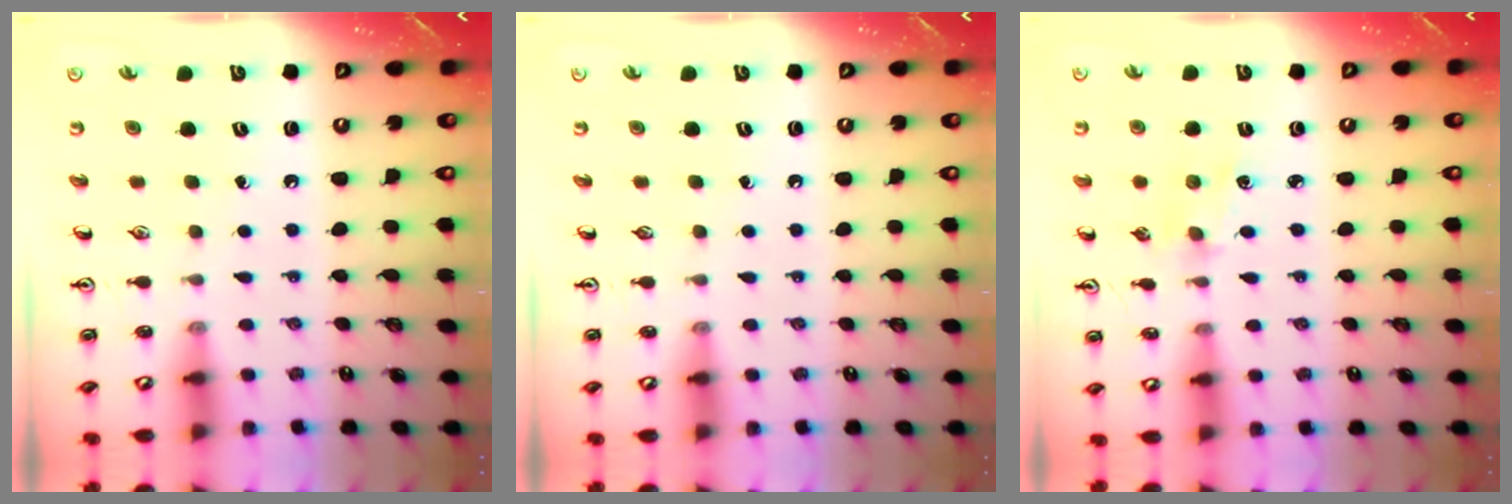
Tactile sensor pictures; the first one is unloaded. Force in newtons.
{"total": 0.0}
{"total": 3.0, "press": 3.0, "slide": 0.4}